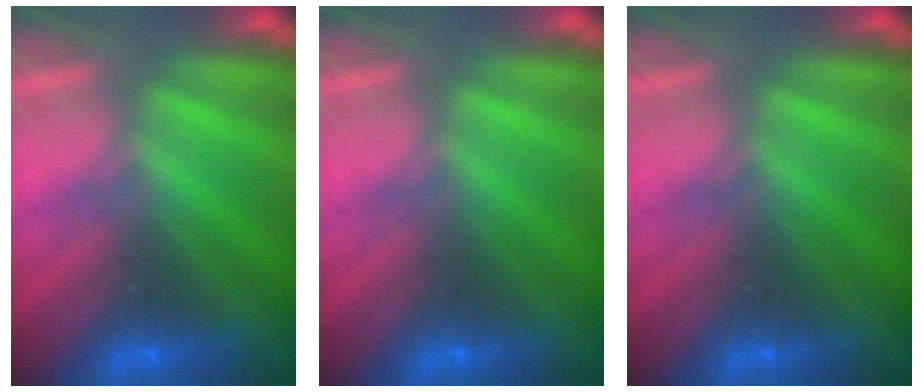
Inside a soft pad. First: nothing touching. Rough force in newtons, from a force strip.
{"total": 0.0}
{"total": 0.0}